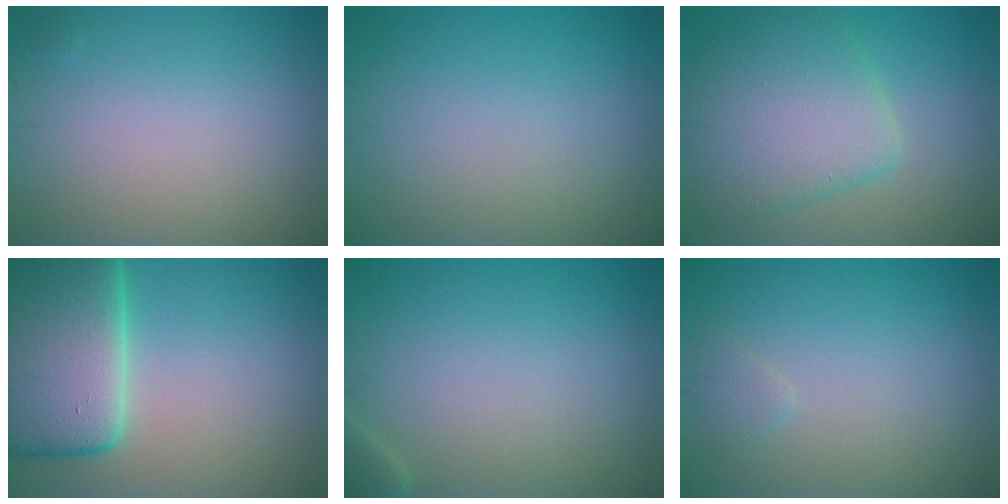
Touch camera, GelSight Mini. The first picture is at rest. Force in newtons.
{"total": 0.0}
{"total": 7.3, "press": 7.3, "slide": 0.2}
{"total": 13.2, "press": 13.2, "slide": 0.9}
{"total": 1.1, "press": 1.1, "slide": 0.1}
{"total": 0.9, "press": 0.9, "slide": 0.1}